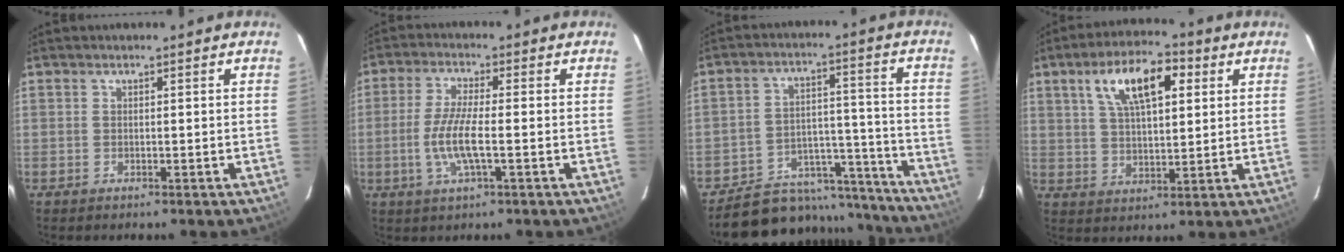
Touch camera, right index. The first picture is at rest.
{"total": 7.7, "force": [-1.8, 1.2, 7.4], "torque": [-0.151, -0.007, -0.036]}
{"total": 18.2, "force": [-15.8, 8.3, 3.6], "torque": [-0.071, 0.067, -0.203]}
{"total": 11.7, "force": [4.9, 4.8, 9.5], "torque": [-0.164, 0.027, 0.087]}